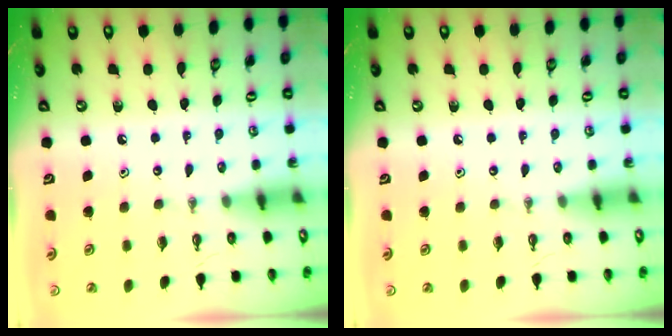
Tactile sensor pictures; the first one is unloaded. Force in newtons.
{"total": 0.0}